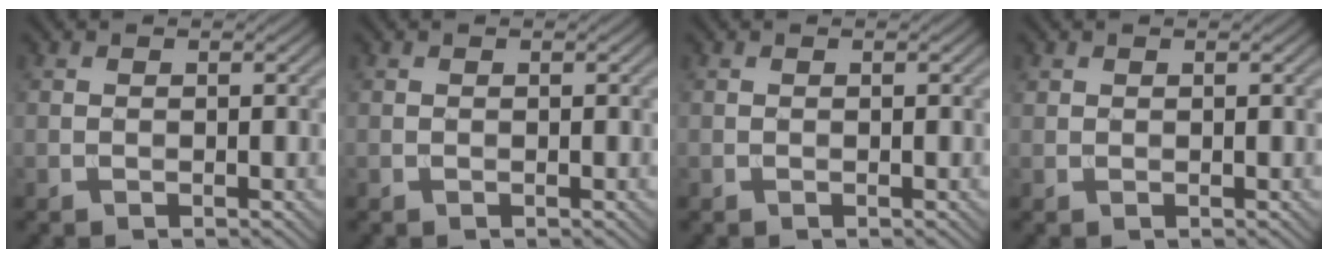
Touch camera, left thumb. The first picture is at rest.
{"total": 0.0}
{"total": 0.0}
{"total": 0.5, "force": [0.4, 0.3, 0.1], "torque": [-0.002, 0.000, 0.012]}